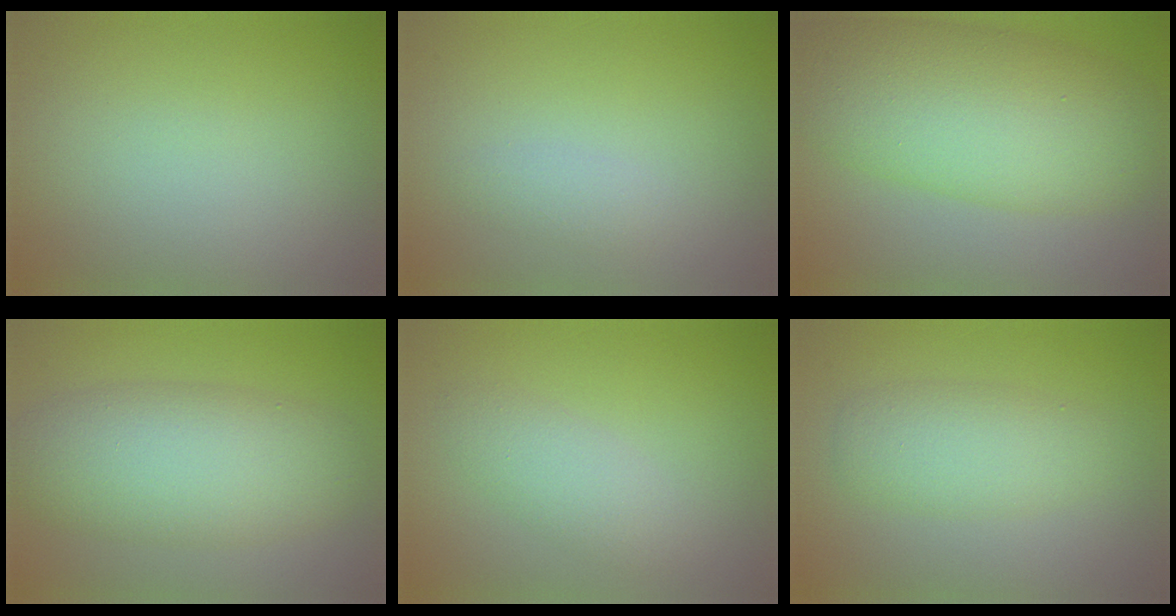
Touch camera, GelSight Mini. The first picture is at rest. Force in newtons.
{"total": 1.1, "press": 1.1, "slide": 0.1}
{"total": 10.0, "press": 10.0, "slide": 0.2}
{"total": 7.0, "press": 7.0, "slide": 0.3}
{"total": 2.4, "press": 2.4, "slide": 0.1}
{"total": 2.3, "press": 2.3, "slide": 0.2}